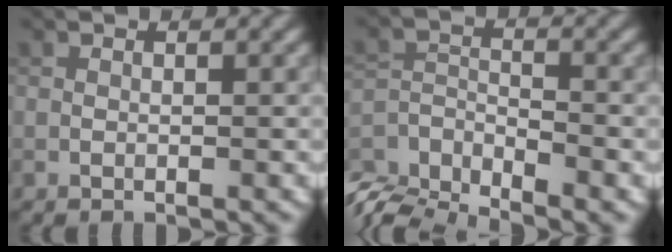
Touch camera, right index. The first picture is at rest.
{"total": 4.4, "force": [-3.3, 1.3, 2.5], "torque": [-0.047, -0.013, -0.064]}